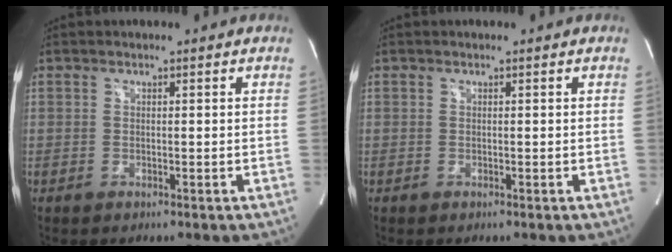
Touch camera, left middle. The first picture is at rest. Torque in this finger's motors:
{"motor_torque": [-0.02, 0.00, 0.04, 0.00]}